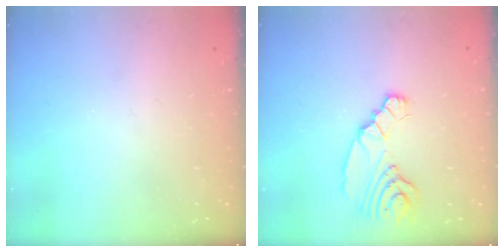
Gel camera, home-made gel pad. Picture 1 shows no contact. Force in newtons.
{"total": 8.3, "press": 8.3, "slide": 0.6}